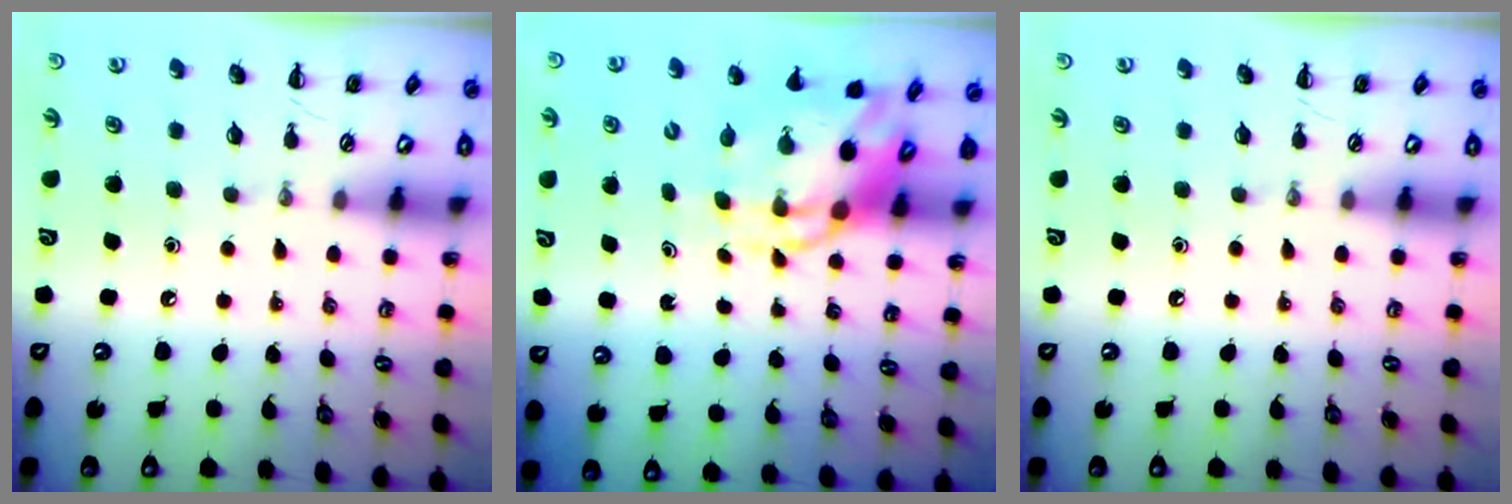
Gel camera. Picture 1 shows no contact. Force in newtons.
{"total": 6.0, "press": 5.8, "slide": 1.5}
{"total": 0.0}